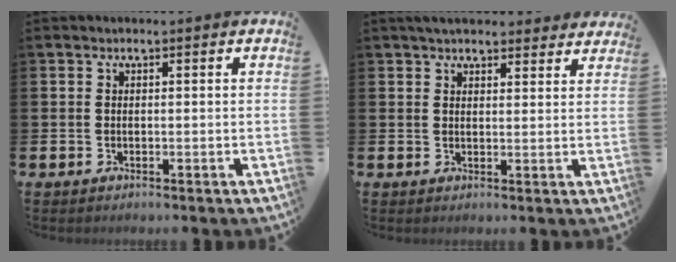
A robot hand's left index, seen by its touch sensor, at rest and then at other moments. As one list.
[{"total": 4.0, "force": [3.8, 1.1, 0.8], "torque": [-0.022, -0.010, 0.071]}]